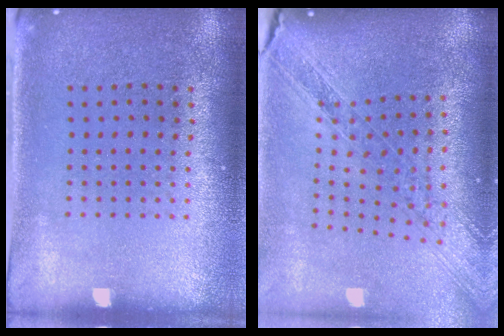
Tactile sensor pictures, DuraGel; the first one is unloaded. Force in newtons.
{"total": 1.7, "press": 1.5, "slide": 0.8}